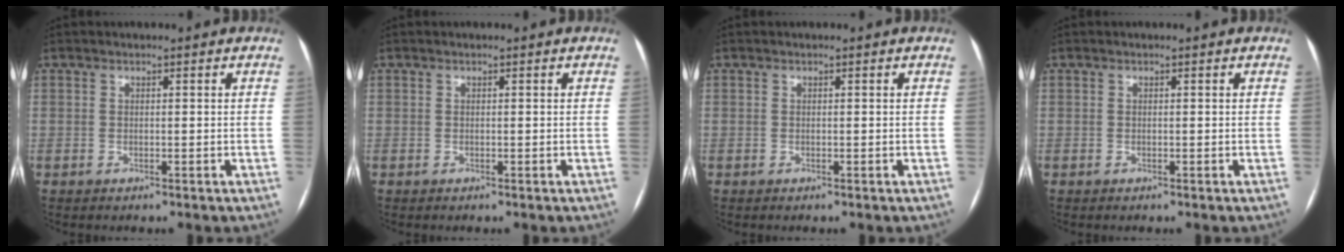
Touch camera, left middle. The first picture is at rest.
{"total": 0.0}
{"total": 0.0}
{"total": 0.0}